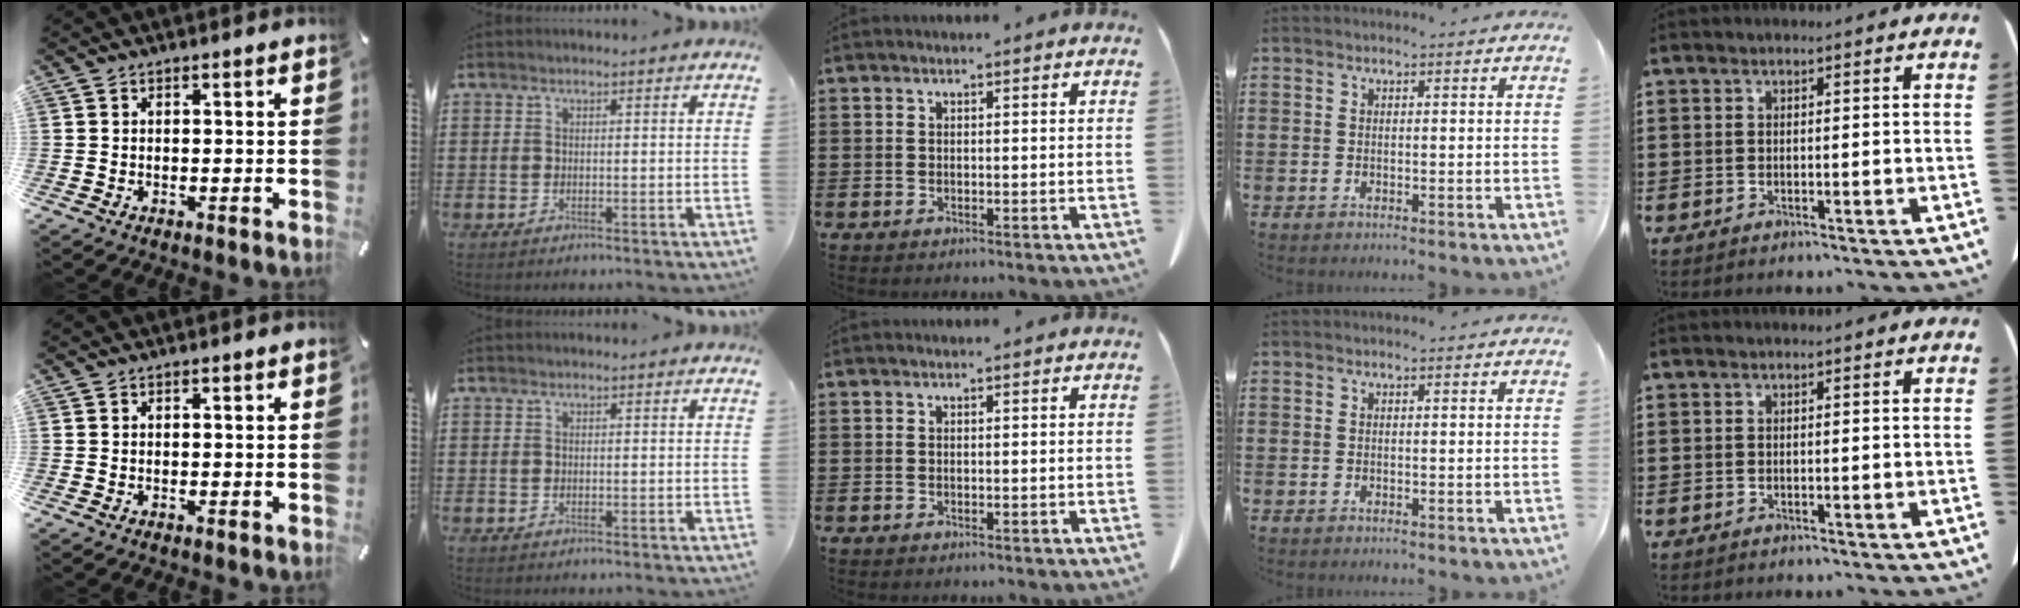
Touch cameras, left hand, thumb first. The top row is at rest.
{}